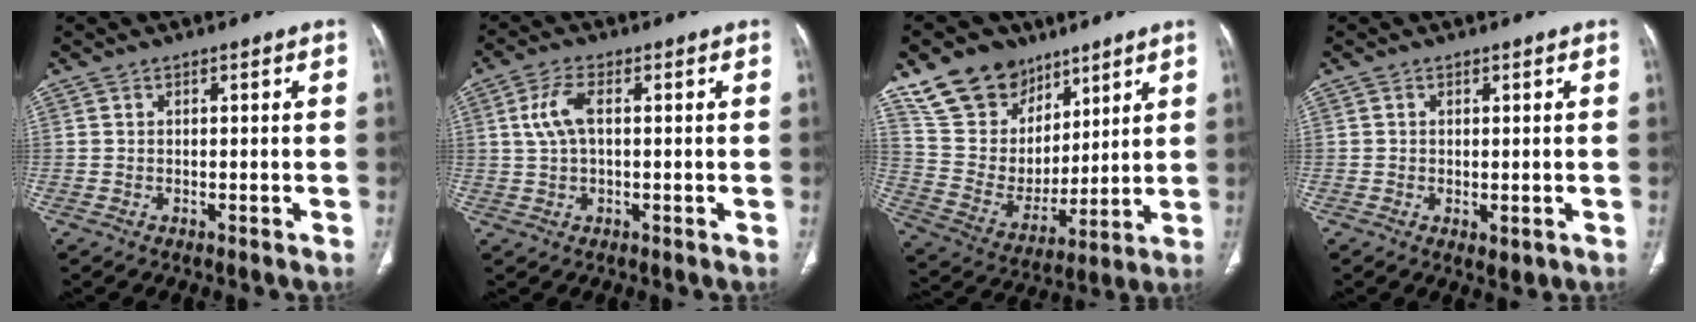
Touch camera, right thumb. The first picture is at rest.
{"total": 7.5, "force": [0.9, 4.5, 5.9], "torque": [-0.118, 0.020, 0.015]}
{"total": 17.3, "force": [11.5, 11.7, 5.5], "torque": [-0.063, -0.049, 0.229]}
{"total": 2.1, "force": [-0.5, 1.2, 1.7], "torque": [-0.022, -0.005, -0.001]}